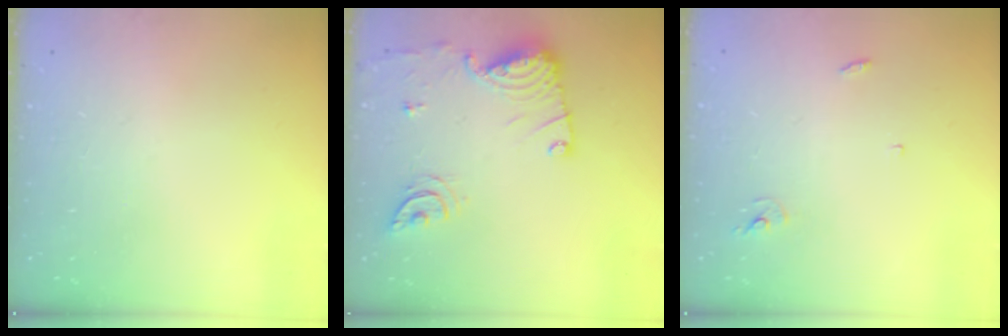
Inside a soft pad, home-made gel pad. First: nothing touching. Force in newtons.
{"total": 14.2, "press": 14.2, "slide": 1.4}
{"total": 2.4, "press": 2.4, "slide": 0.1}